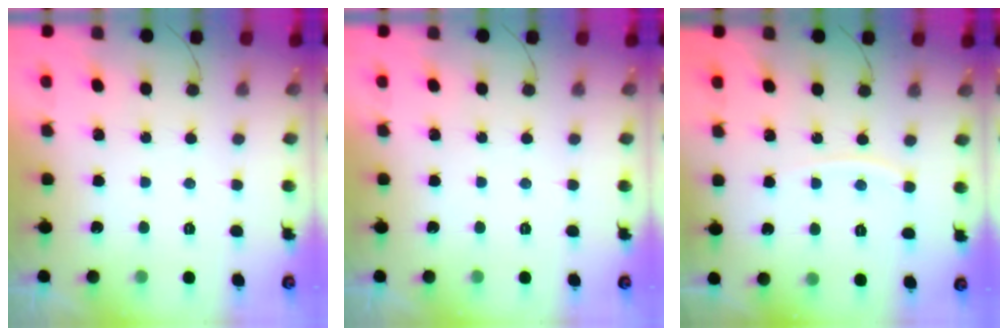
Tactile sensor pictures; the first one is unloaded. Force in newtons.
{"total": 0.0}
{"total": 4.3, "press": 4.2, "slide": 0.6}